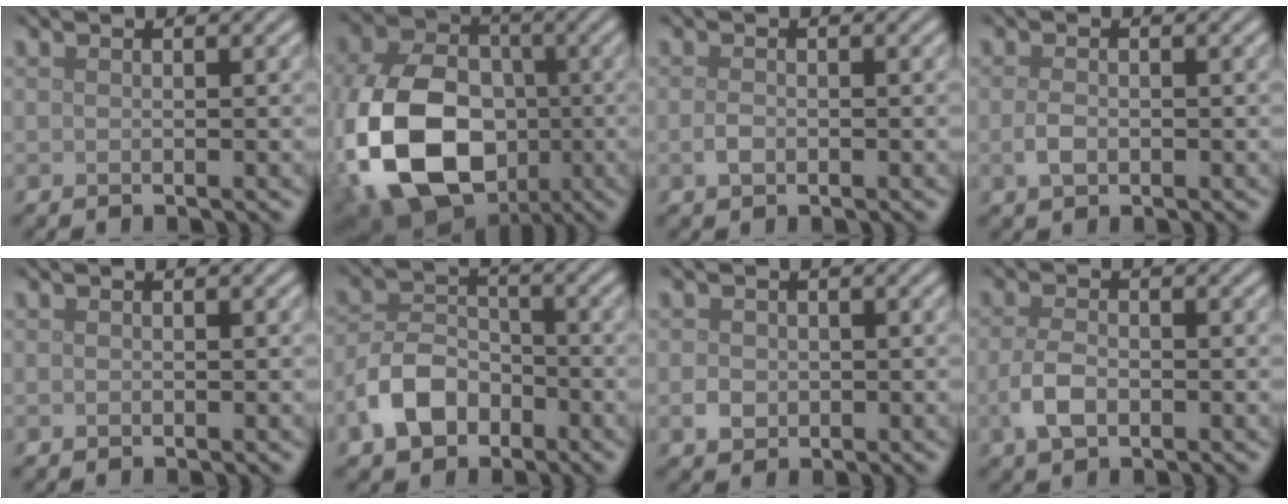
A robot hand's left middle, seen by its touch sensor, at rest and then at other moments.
{"total": 14.2, "force": [-3.6, 10.1, 9.4], "torque": [-0.215, -0.024, -0.070]}
{"total": 1.0, "force": [-0.3, 0.7, 0.7], "torque": [-0.018, -0.002, -0.008]}
{"total": 1.5, "force": [-0.3, 0.9, 1.1], "torque": [-0.024, -0.001, -0.007]}
{"total": 0.0}
{"total": 5.0, "force": [-2.6, 3.4, 2.6], "torque": [-0.051, 0.002, -0.055]}
{"total": 1.4, "force": [-0.2, 1.3, 0.6], "torque": [-0.007, -0.003, -0.007]}
{"total": 2.7, "force": [-0.8, 1.6, 2.1], "torque": [-0.046, -0.002, -0.017]}